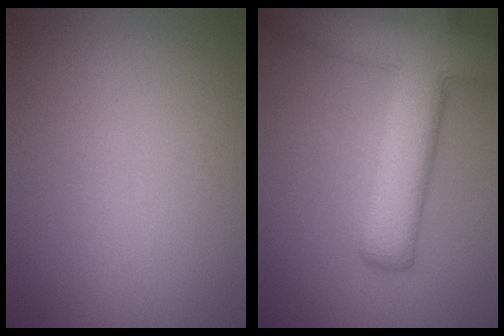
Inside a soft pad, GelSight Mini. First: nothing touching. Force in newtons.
{"total": 9.4, "press": 9.4, "slide": 0.6}